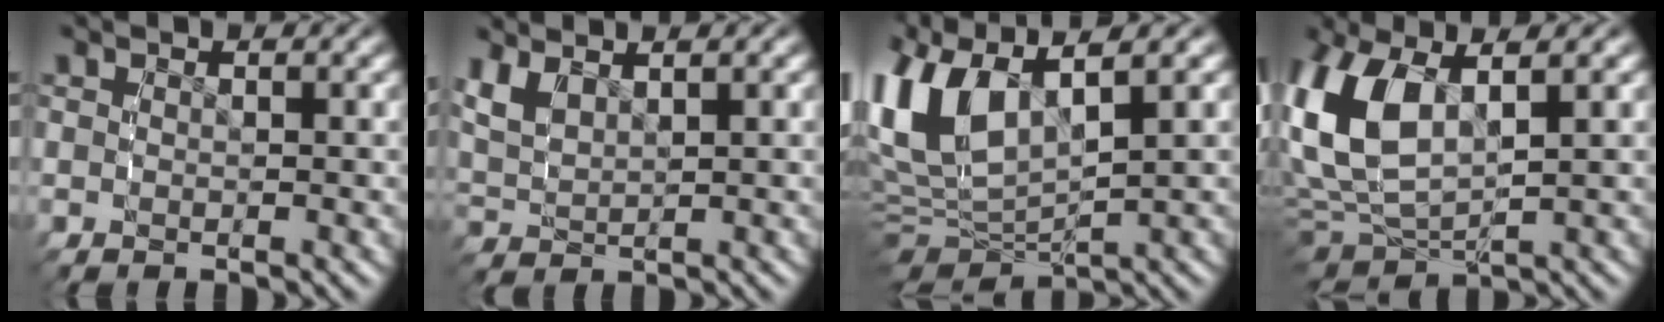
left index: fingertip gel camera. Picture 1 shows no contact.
{"total": 2.8, "force": [1.4, 2.0, 1.5], "torque": [-0.052, 0.000, 0.032]}
{"total": 10.3, "force": [2.3, 7.0, 7.3], "torque": [-0.177, -0.005, 0.041]}
{"total": 8.9, "force": [1.1, 6.0, 6.4], "torque": [-0.186, -0.013, 0.029]}